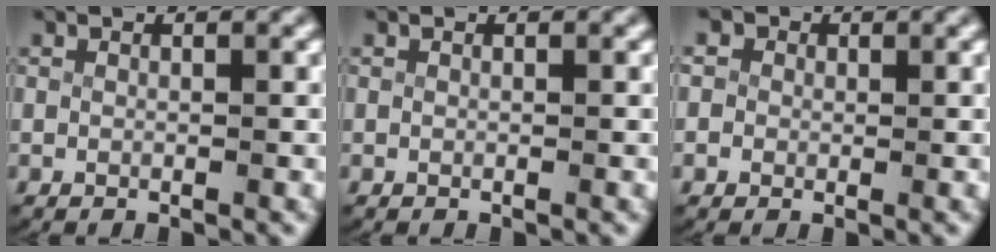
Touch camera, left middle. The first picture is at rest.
{"total": 0.0}
{"total": 2.9, "force": [0.3, 2.8, 0.6], "torque": [-0.025, 0.002, -0.004]}